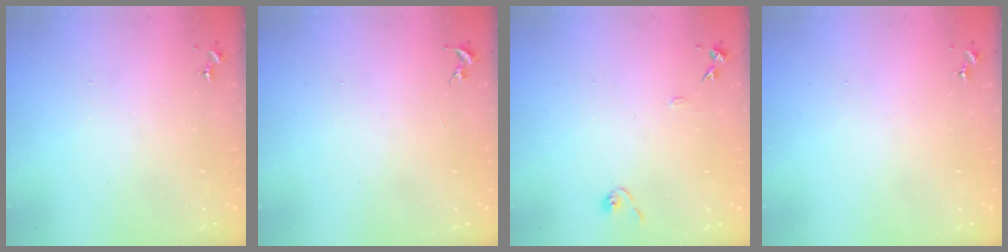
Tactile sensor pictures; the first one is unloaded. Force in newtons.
{"total": 0.0}
{"total": 7.9, "press": 7.9, "slide": 0.8}
{"total": 0.0}